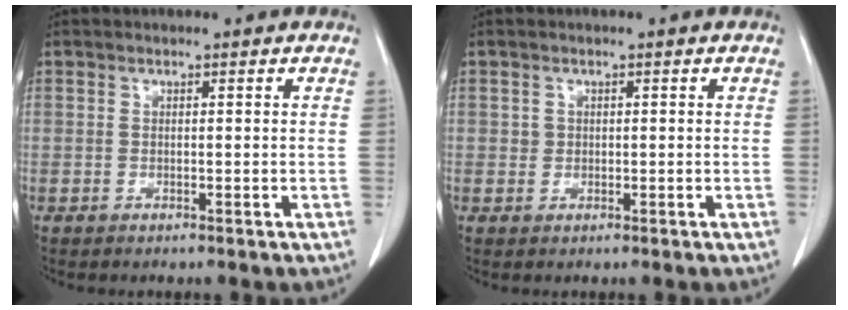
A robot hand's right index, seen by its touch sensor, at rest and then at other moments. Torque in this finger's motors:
{"motor_torque": [-0.03, 0.02, 0.01, 0.01]}